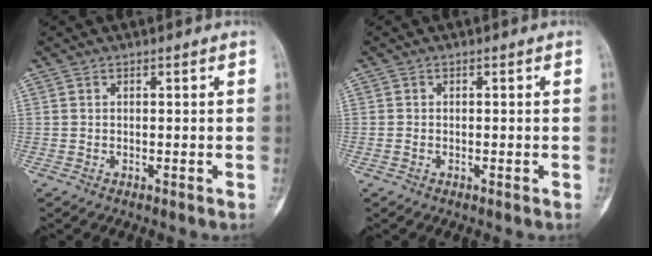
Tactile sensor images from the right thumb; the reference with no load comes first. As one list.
[{"total": 0.6, "force": [-0.2, 0.4, 0.4], "torque": [-0.014, 0.003, -0.003]}]